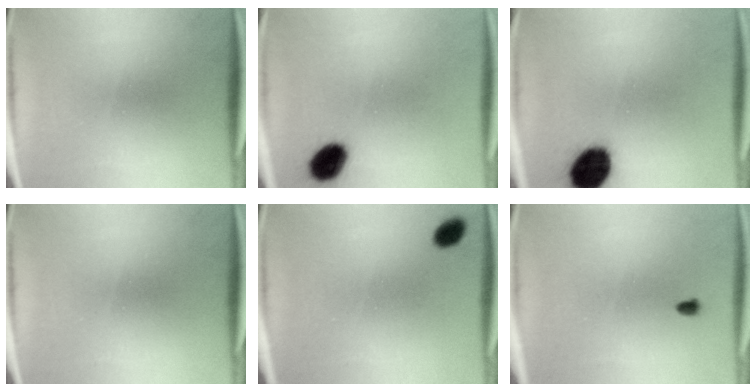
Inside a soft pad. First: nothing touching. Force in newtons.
{"total": 7.4}
{"total": 11.9}
{"total": 0.0}
{"total": 3.2}
{"total": 1.0}